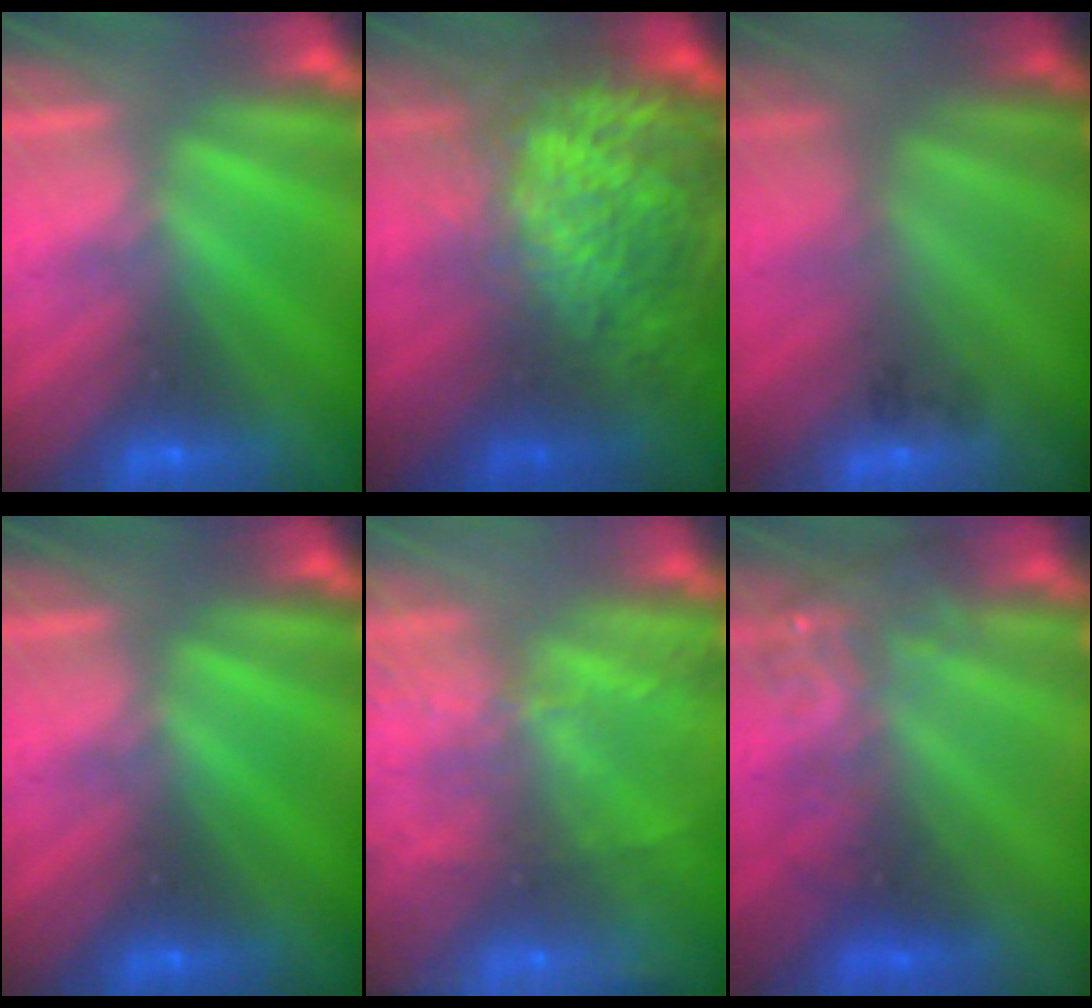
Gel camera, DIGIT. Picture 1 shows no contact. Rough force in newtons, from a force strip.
{"total": 10.7}
{"total": 2.2}
{"total": 0.0}
{"total": 8.7}
{"total": 3.3}